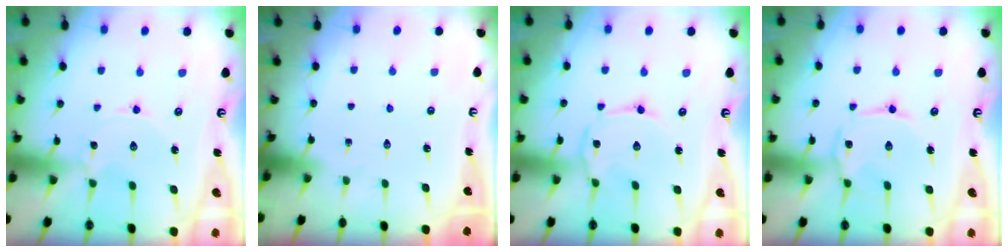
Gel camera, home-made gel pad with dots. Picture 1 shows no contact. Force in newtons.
{"total": 0.0}
{"total": 2.8, "press": 2.8, "slide": 0.4}
{"total": 2.1, "press": 2.0, "slide": 0.4}